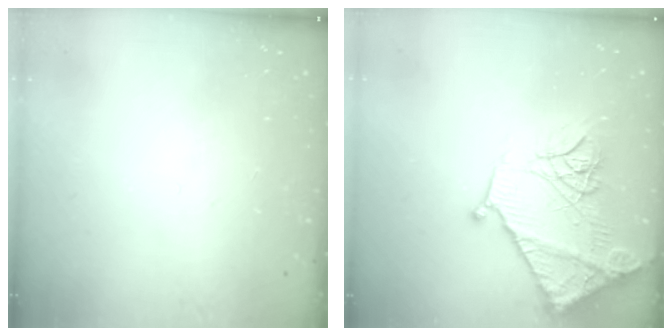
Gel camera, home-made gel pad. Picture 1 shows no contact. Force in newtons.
{"total": 19.3, "press": 19.2, "slide": 2.1}